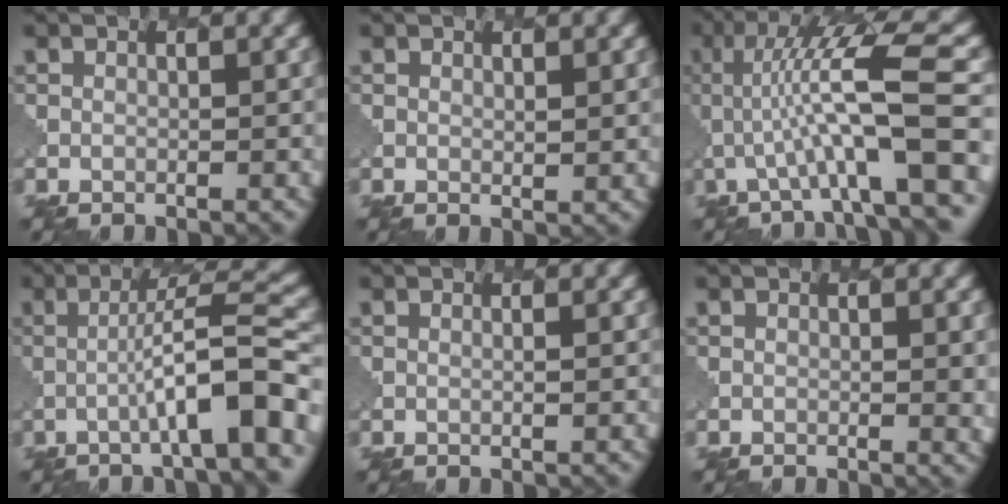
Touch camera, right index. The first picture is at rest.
{"total": 0.9, "force": [0.9, 0.1, 0.4], "torque": [-0.006, -0.004, 0.015]}
{"total": 9.2, "force": [-0.3, 1.5, 9.0], "torque": [-0.147, 0.015, -0.006]}
{"total": 7.2, "force": [-1.8, 0.9, 7.0], "torque": [-0.097, 0.023, -0.034]}
{"total": 1.2, "force": [0.7, 0.6, 0.9], "torque": [-0.002, 0.000, -0.001]}
{"total": 1.5, "force": [0.3, 0.2, 1.4], "torque": [-0.019, -0.003, 0.006]}